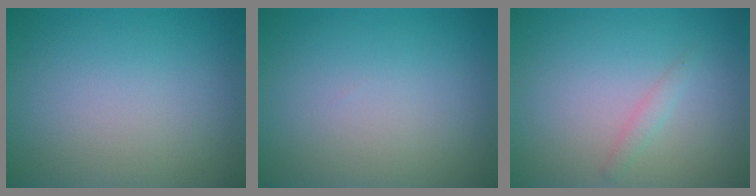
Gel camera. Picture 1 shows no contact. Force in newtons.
{"total": 0.0}
{"total": 0.9, "press": 0.9, "slide": 0.0}